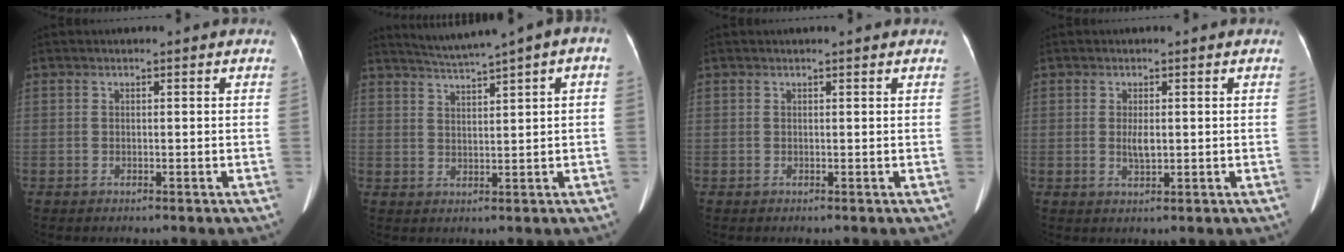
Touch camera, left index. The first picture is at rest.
{"total": 6.0, "force": [3.8, -0.3, 4.7], "torque": [-0.076, 0.023, 0.066]}
{"total": 1.4, "force": [1.3, 0.1, 0.5], "torque": [-0.013, 0.007, 0.012]}
{"total": 2.0, "force": [0.0, 0.6, 1.9], "torque": [-0.041, -0.005, 0.002]}